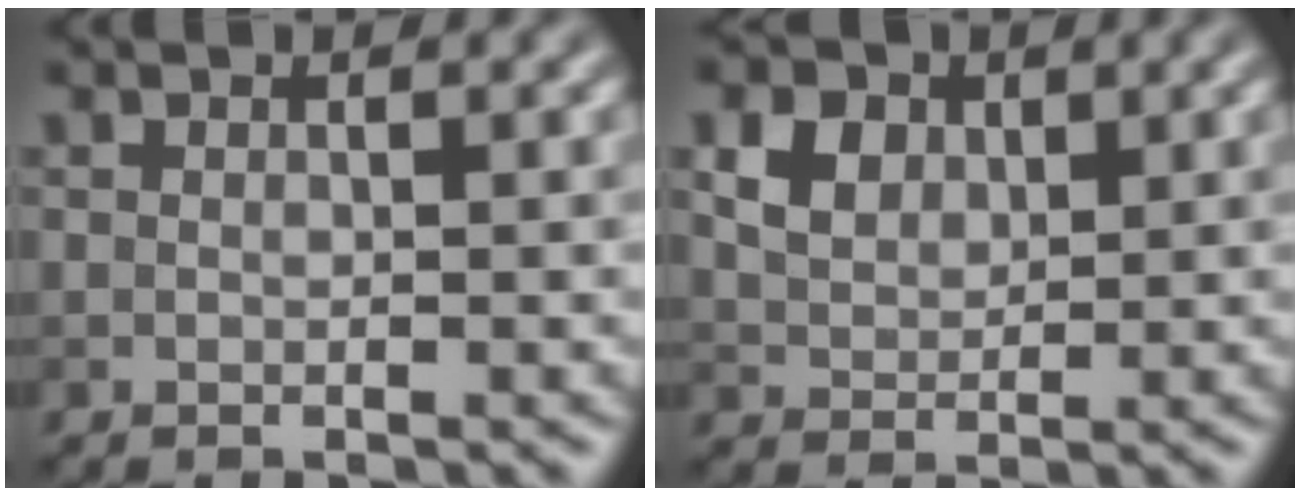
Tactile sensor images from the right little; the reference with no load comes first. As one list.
[{"total": 5.0, "force": [2.5, 3.4, 2.6], "torque": [-0.070, 0.014, 0.043]}]